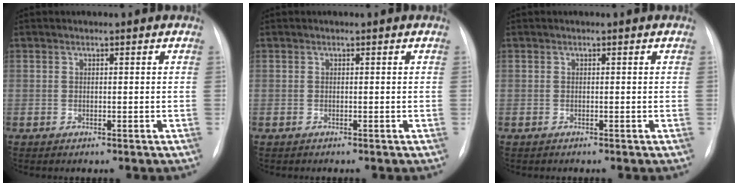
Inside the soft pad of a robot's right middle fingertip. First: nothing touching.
{"total": 0.0}
{"total": 0.0}